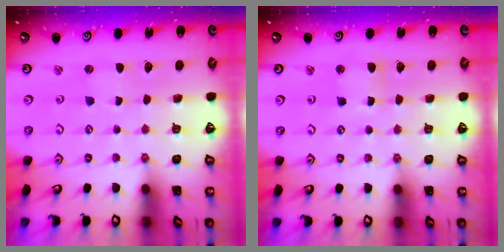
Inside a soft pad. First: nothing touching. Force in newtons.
{"total": 1.7, "press": 1.7, "slide": 0.4}